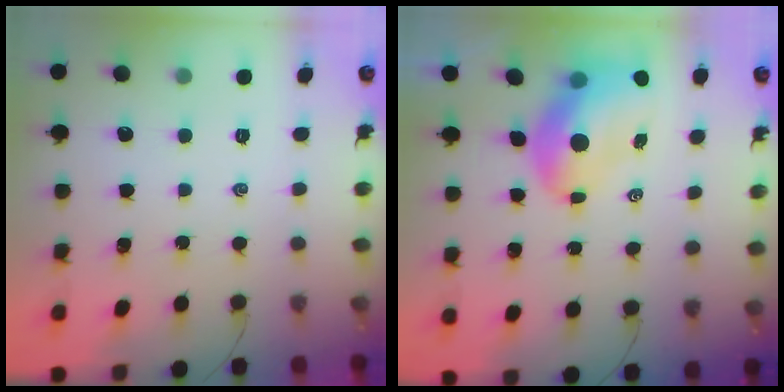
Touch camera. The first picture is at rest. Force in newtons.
{"total": 8.8, "press": 8.5, "slide": 2.4}